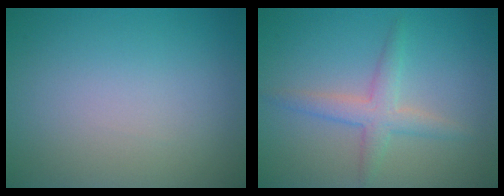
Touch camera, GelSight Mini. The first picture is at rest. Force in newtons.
{"total": 2.7, "press": 2.7, "slide": 0.1}